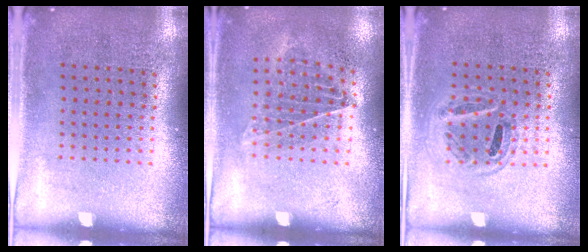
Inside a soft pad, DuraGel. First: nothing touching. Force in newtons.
{"total": 0.9, "press": 0.9, "slide": 0.3}
{"total": 0.8, "press": 0.8, "slide": 0.2}